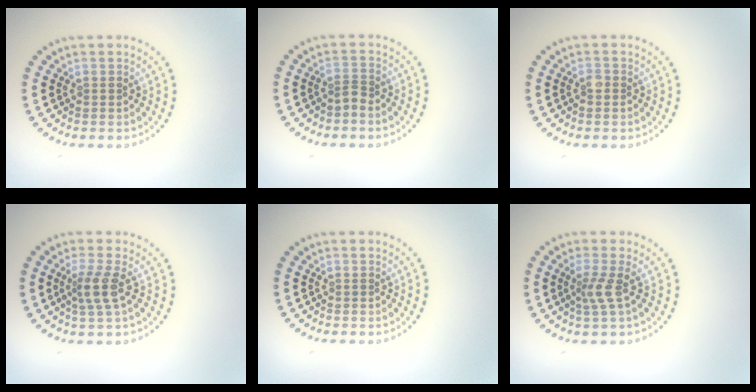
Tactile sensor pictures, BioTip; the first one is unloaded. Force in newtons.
{"total": 1.0, "press": 0.6, "slide": 0.8}
{"total": 0.6, "press": 0.5, "slide": 0.3}
{"total": 2.4, "press": 1.9, "slide": 1.5}
{"total": 0.0}
{"total": 2.0, "press": 1.4, "slide": 1.4}